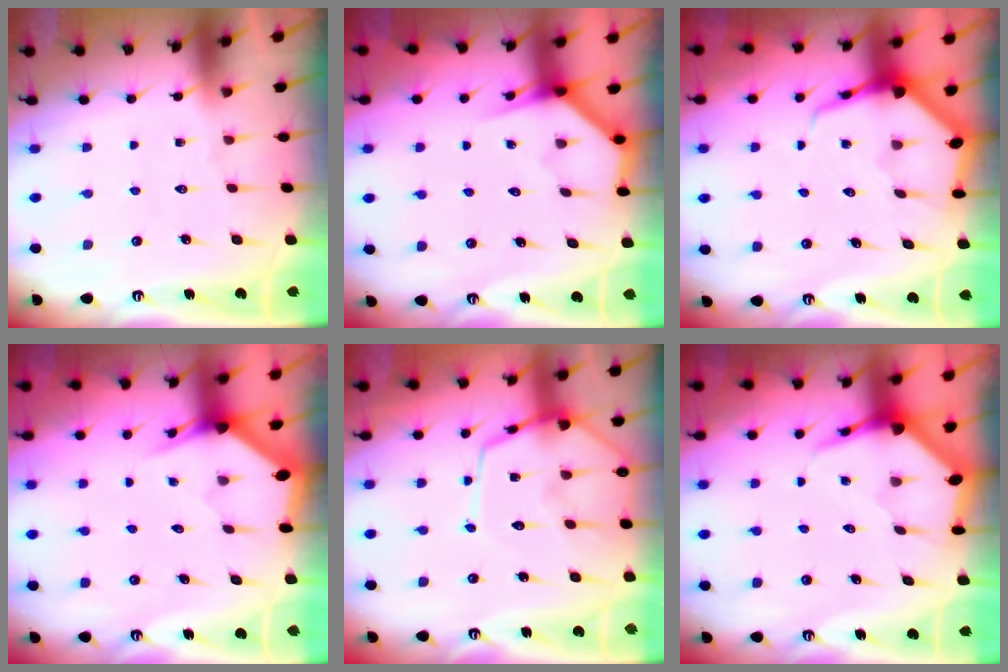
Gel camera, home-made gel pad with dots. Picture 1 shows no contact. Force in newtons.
{"total": 3.8, "press": 3.8, "slide": 0.1}
{"total": 7.6, "press": 7.6, "slide": 0.9}
{"total": 3.0, "press": 3.0, "slide": 0.1}
{"total": 11.3, "press": 11.3, "slide": 1.1}
{"total": 4.8, "press": 4.8, "slide": 0.5}